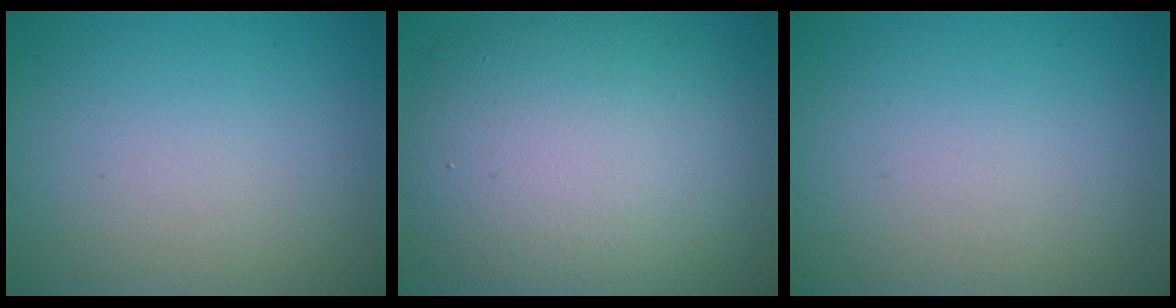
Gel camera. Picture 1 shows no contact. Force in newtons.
{"total": 12.2, "press": 12.2, "slide": 0.6}
{"total": 0.0}